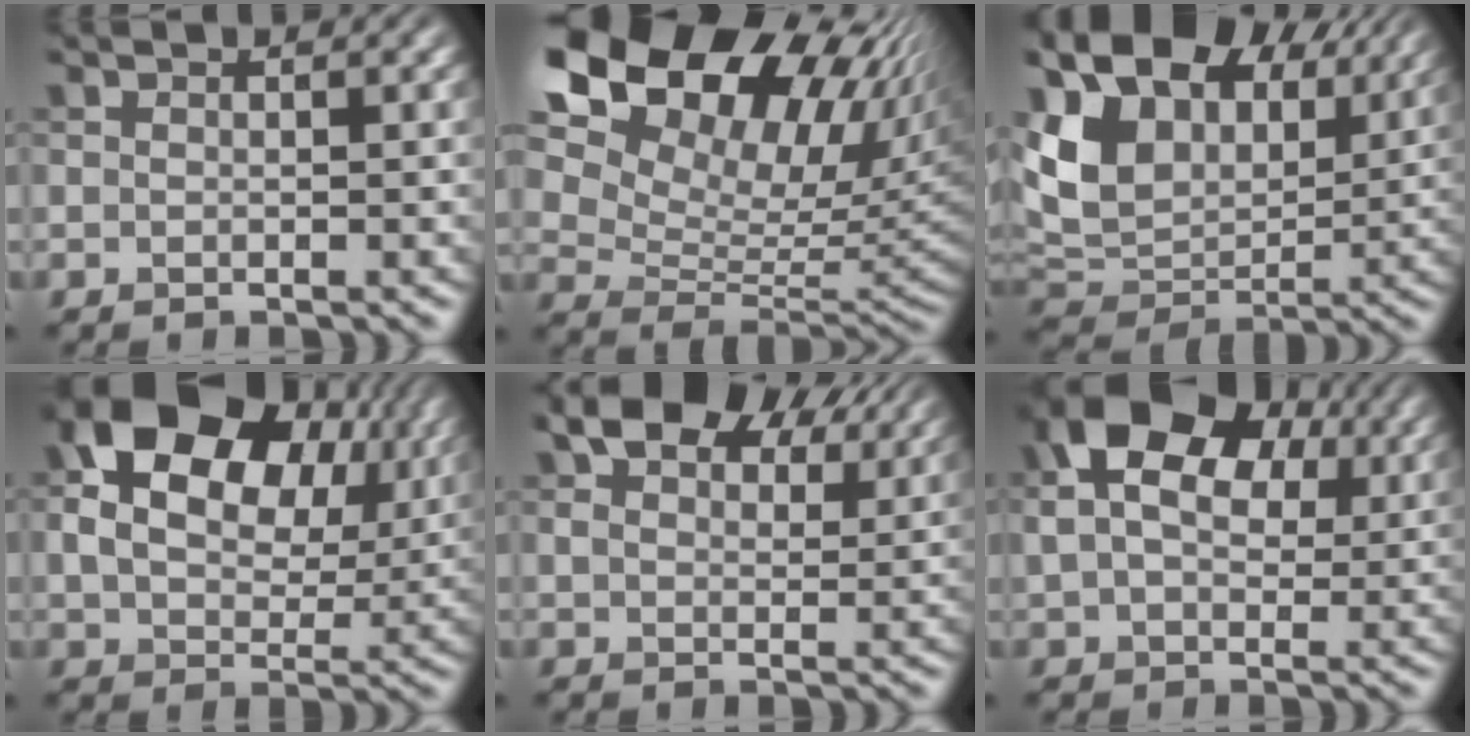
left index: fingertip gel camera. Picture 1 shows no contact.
{"total": 19.1, "force": [11.0, 10.9, 11.2], "torque": [-0.193, 0.055, 0.178]}
{"total": 12.8, "force": [5.8, 8.5, 7.6], "torque": [-0.167, 0.024, 0.105]}
{"total": 16.6, "force": [6.1, 10.5, 11.3], "torque": [-0.186, 0.021, 0.104]}
{"total": 8.9, "force": [5.7, 4.5, 5.1], "torque": [-0.088, 0.018, 0.089]}
{"total": 13.3, "force": [4.8, 8.8, 8.8], "torque": [-0.155, 0.042, 0.070]}